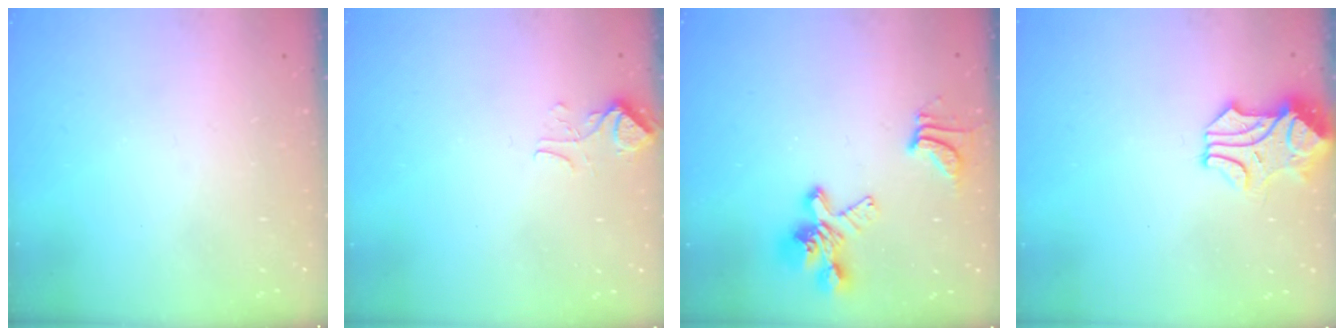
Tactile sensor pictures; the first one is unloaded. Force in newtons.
{"total": 2.4, "press": 2.3, "slide": 0.7}
{"total": 7.1, "press": 6.8, "slide": 2.1}
{"total": 1.2, "press": 0.7, "slide": 1.0}